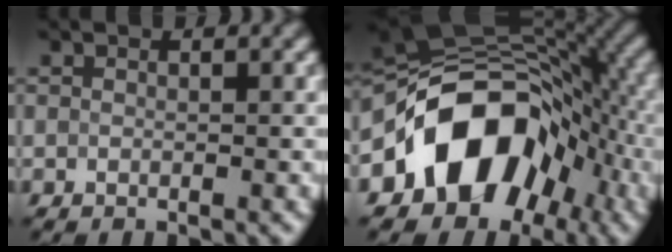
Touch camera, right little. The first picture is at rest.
{"total": 12.1, "force": [-4.4, 8.6, 7.3], "torque": [-0.091, 0.021, -0.082]}